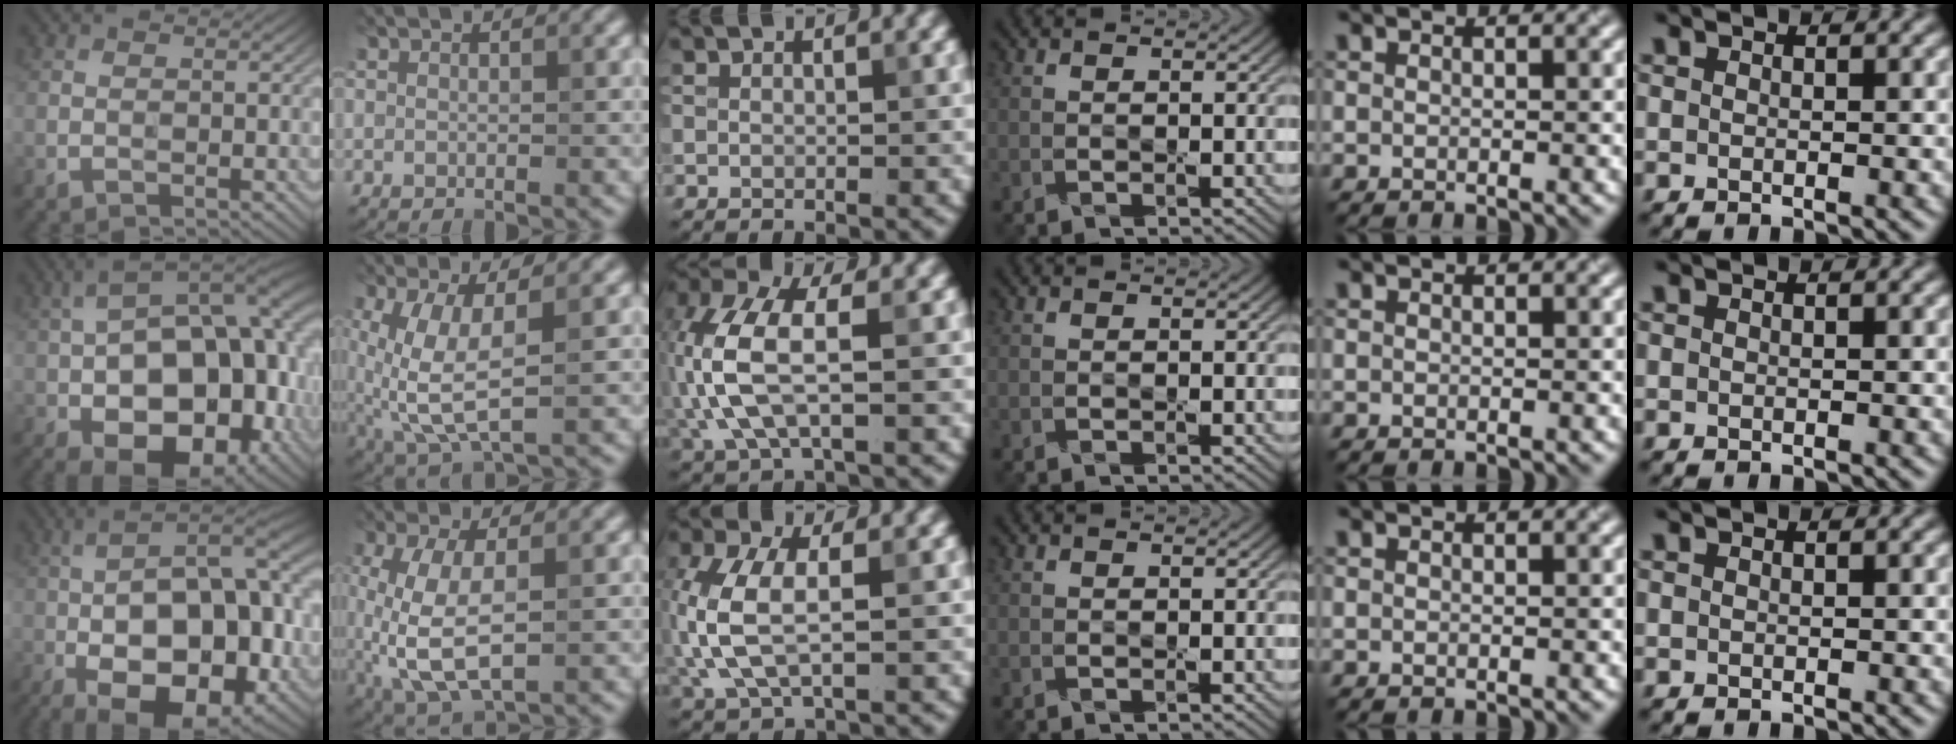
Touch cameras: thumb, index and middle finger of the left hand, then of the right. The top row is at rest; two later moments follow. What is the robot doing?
{"motion": "wipe", "object": "mirror"}